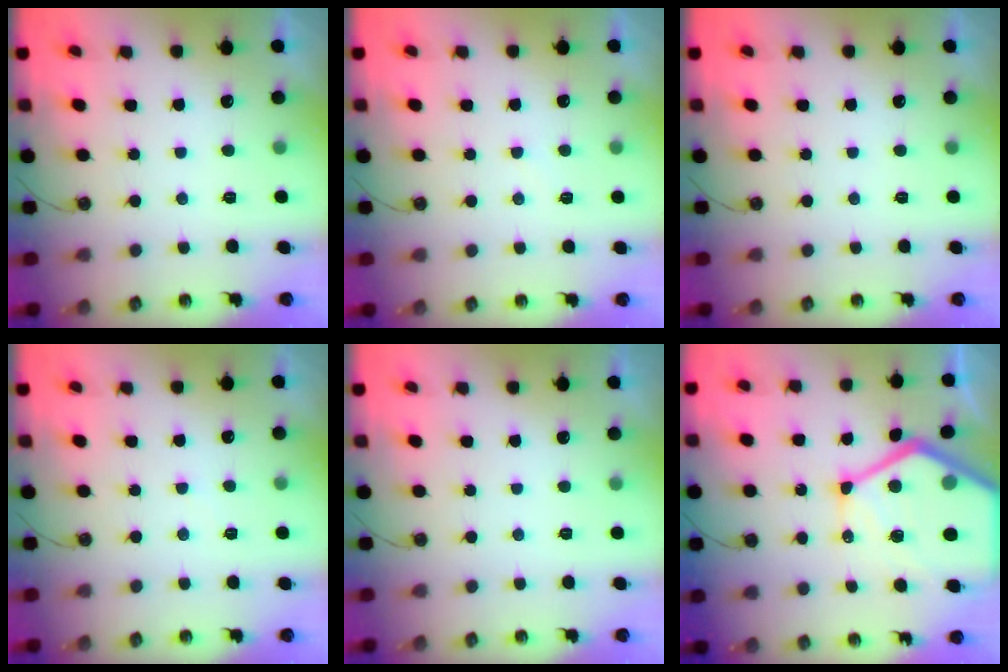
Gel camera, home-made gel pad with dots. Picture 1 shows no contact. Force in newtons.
{"total": 3.8, "press": 3.8, "slide": 0.4}
{"total": 0.0}
{"total": 2.3, "press": 2.3, "slide": 0.4}
{"total": 0.0}
{"total": 27.3, "press": 27.1, "slide": 3.1}